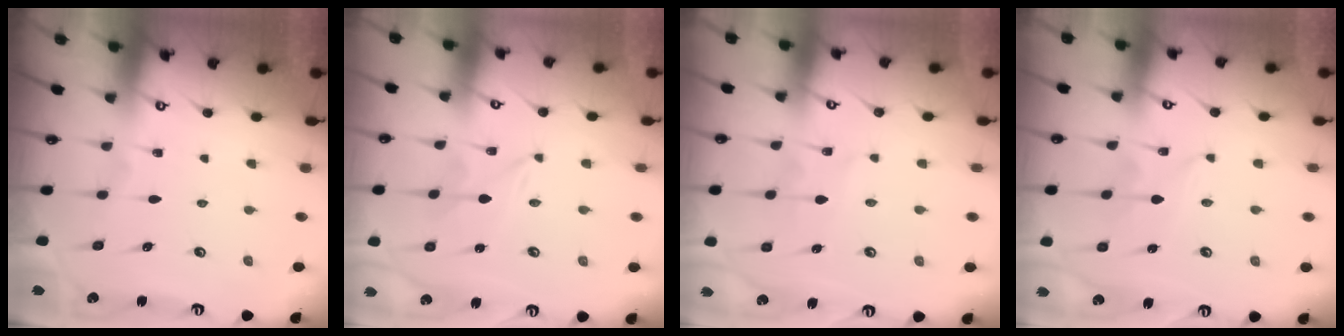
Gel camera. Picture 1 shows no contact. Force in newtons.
{"total": 0.0}
{"total": 2.7, "press": 2.7, "slide": 0.3}
{"total": 1.0, "press": 1.0, "slide": 0.0}